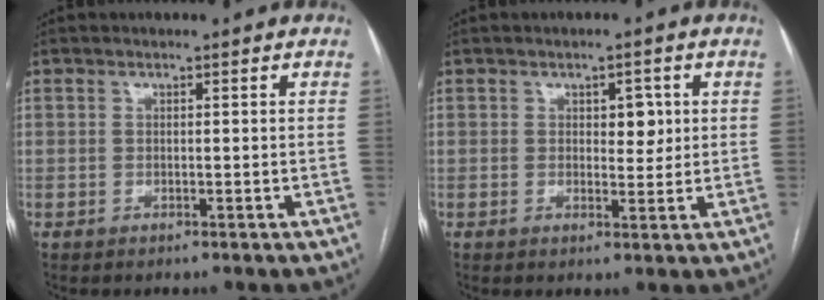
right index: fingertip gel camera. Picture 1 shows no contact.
{"total": 3.3, "force": [0.9, 1.8, 2.5], "torque": [-0.030, 0.000, 0.014]}